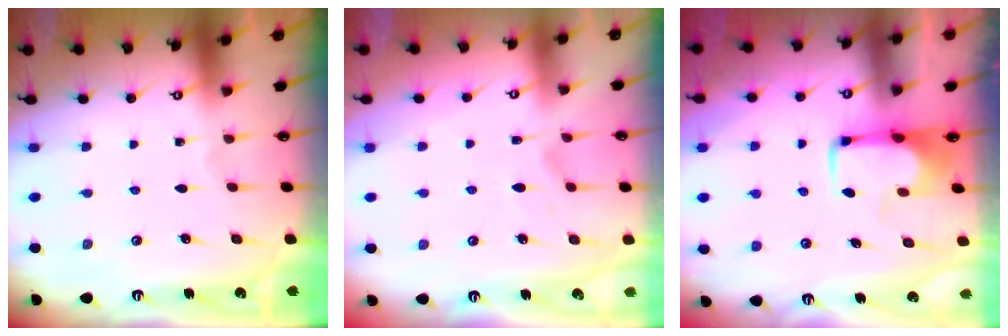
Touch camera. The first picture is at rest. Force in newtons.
{"total": 2.4, "press": 2.1, "slide": 1.2}
{"total": 1.8, "press": 1.7, "slide": 0.5}